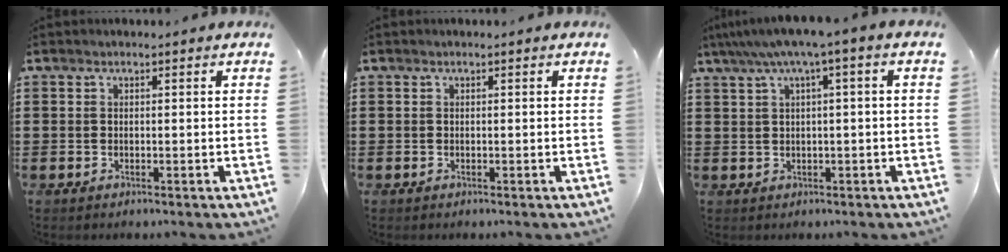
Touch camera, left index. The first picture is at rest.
{"total": 0.0}
{"total": 4.1, "force": [0.7, -0.2, 4.1], "torque": [-0.076, -0.003, 0.007]}